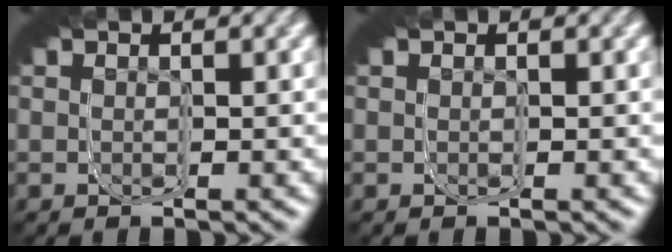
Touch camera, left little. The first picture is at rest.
{"total": 0.0}